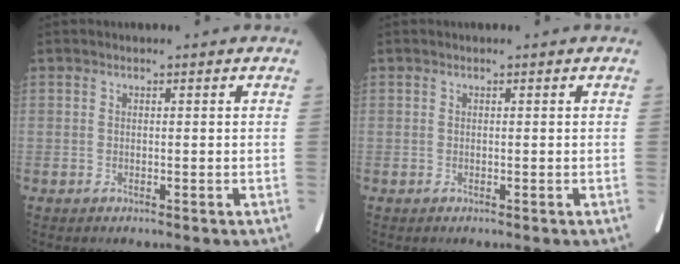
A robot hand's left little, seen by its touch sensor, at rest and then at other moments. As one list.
[{"total": 0.0}]